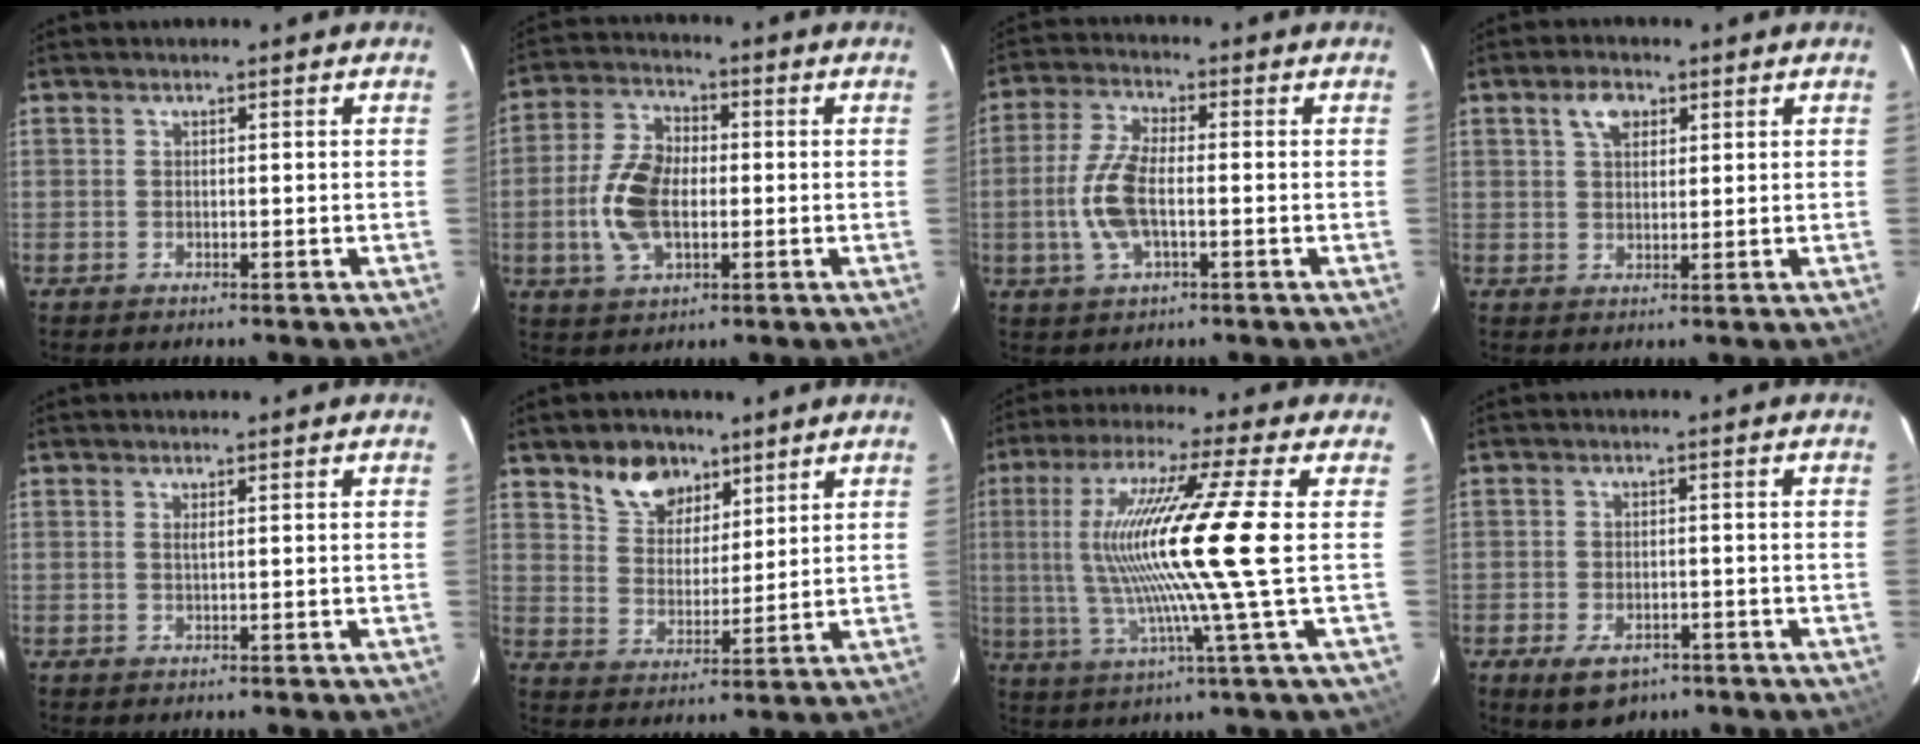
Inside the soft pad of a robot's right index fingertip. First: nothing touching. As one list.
[{"total": 11.4, "force": [-1.5, 6.9, 9.0], "torque": [-0.190, 0.007, -0.026]}, {"total": 9.2, "force": [-1.7, 3.9, 8.1], "torque": [-0.179, 0.004, -0.035]}, {"total": 4.2, "force": [2.1, 2.6, 2.7], "torque": [-0.046, 0.011, 0.038]}, {"total": 0.6, "force": [0.2, -0.1, 0.6], "torque": [-0.012, 0.001, 0.004]}, {"total": 9.0, "force": [6.0, 5.8, 3.4], "torque": [-0.062, 0.020, 0.115]}, {"total": 16.2, "force": [-0.4, -2.3, 16.1], "torque": [-0.298, -0.010, -0.005]}, {"total": 6.9, "force": [-4.2, 4.1, 3.7], "torque": [-0.083, -0.011, -0.060]}]